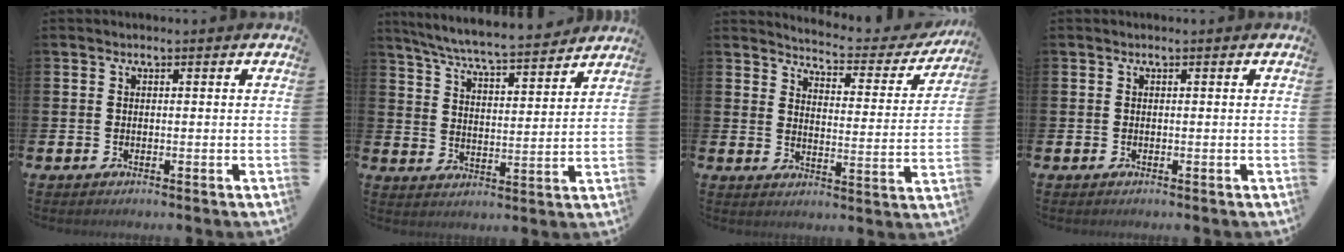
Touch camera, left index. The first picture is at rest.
{"total": 7.1, "force": [6.8, 0.2, 2.0], "torque": [-0.068, -0.049, 0.118]}
{"total": 4.6, "force": [4.5, 0.7, 0.9], "torque": [-0.038, -0.039, 0.070]}
{"total": 0.0}